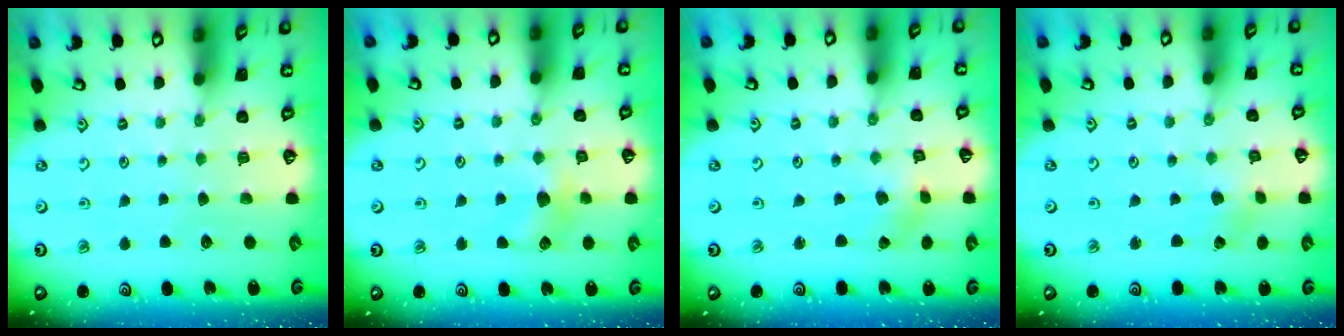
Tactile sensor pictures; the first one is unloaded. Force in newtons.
{"total": 5.9, "press": 5.8, "slide": 1.3}
{"total": 0.0}
{"total": 0.6, "press": 0.5, "slide": 0.1}